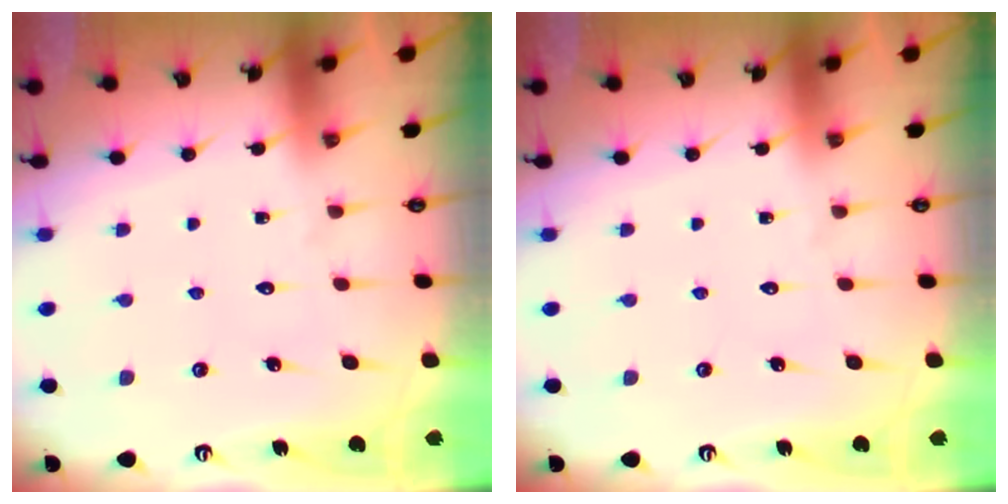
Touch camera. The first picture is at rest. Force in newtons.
{"total": 0.0}